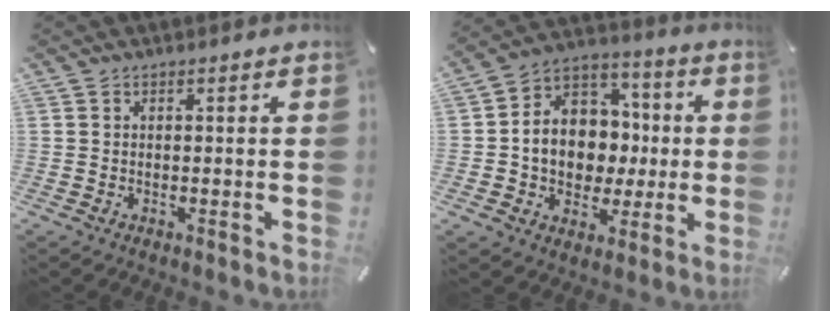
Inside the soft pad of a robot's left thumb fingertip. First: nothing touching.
{"total": 12.6, "force": [-1.2, 11.3, 5.6], "torque": [-0.105, -0.001, -0.015]}